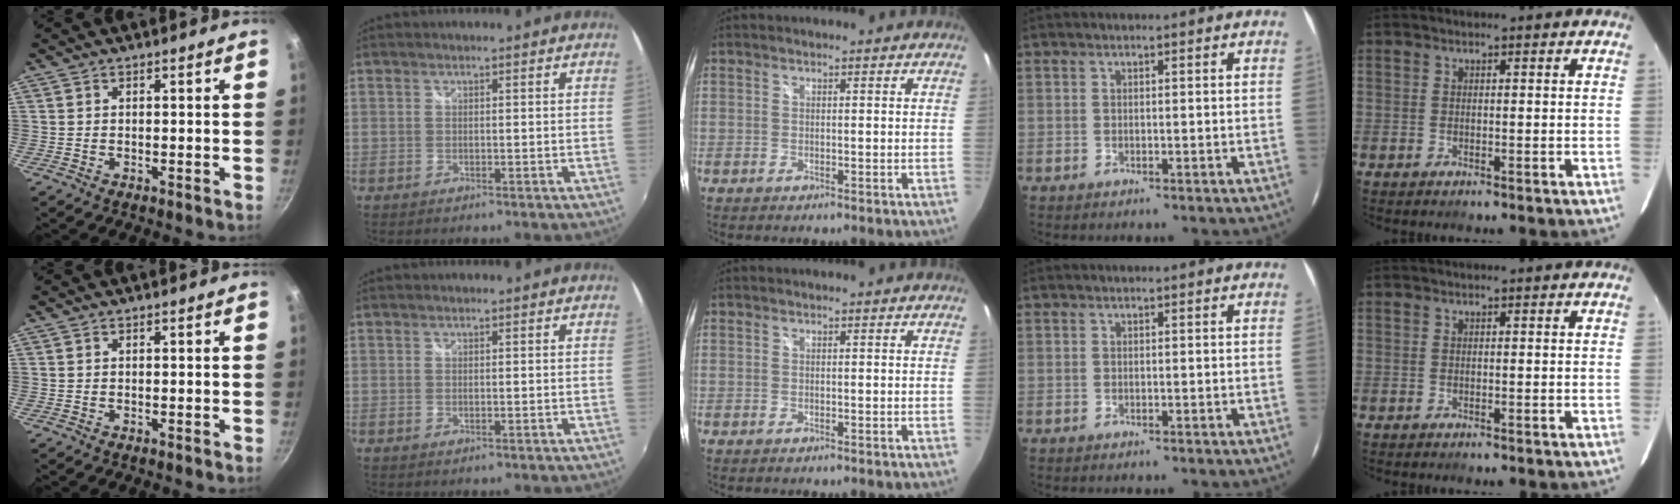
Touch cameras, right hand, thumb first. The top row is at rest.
{}